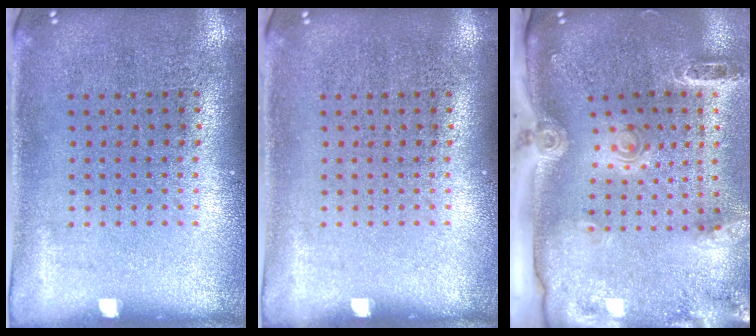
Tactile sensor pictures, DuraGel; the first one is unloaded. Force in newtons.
{"total": 0.0}
{"total": 3.0, "press": 2.1, "slide": 2.2}